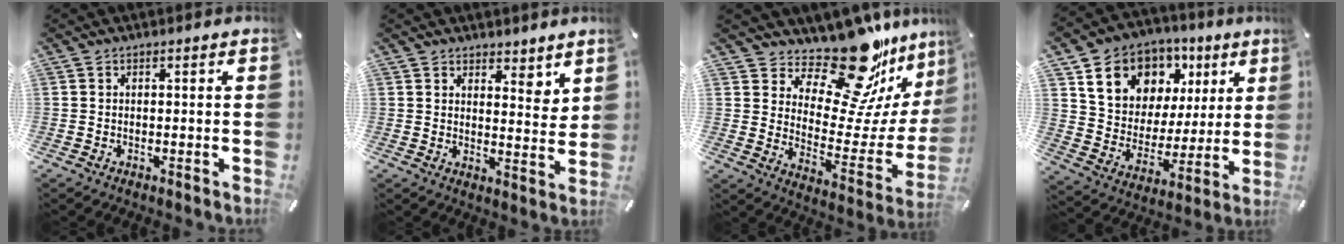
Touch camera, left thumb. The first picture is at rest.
{"total": 5.0, "force": [3.9, 2.8, 1.3], "torque": [0.000, -0.034, 0.064]}
{"total": 20.1, "force": [17.1, 6.5, 8.3], "torque": [-0.118, -0.151, 0.284]}
{"total": 14.3, "force": [7.9, 11.2, 3.9], "torque": [-0.080, -0.044, 0.150]}